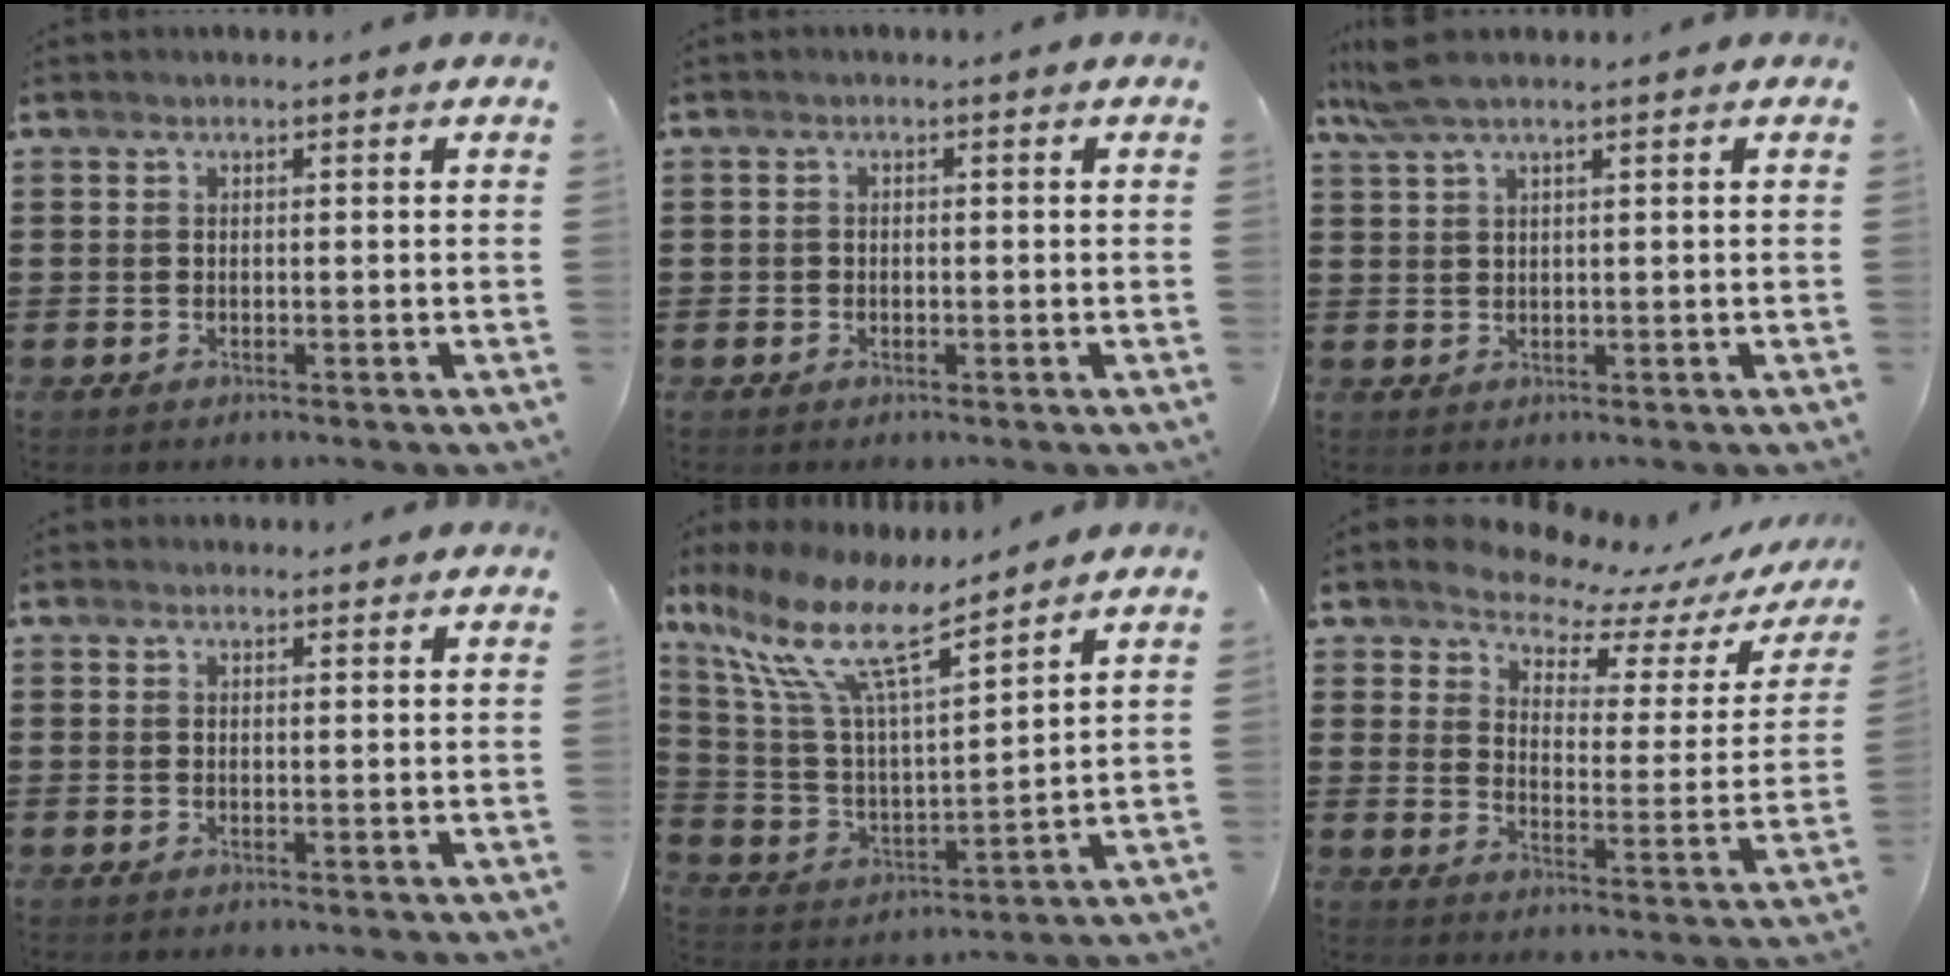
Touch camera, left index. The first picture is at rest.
{"total": 0.8, "force": [-0.3, 0.7, 0.3], "torque": [-0.009, 0.003, -0.006]}
{"total": 3.9, "force": [2.3, 0.4, 3.1], "torque": [-0.072, 0.001, 0.041]}
{"total": 0.9, "force": [0.8, 0.4, 0.2], "torque": [-0.005, 0.002, 0.015]}
{"total": 13.2, "force": [8.9, 3.2, 9.2], "torque": [-0.219, -0.051, 0.151]}
{"total": 5.4, "force": [5.2, 1.2, 1.0], "torque": [-0.047, -0.040, 0.086]}